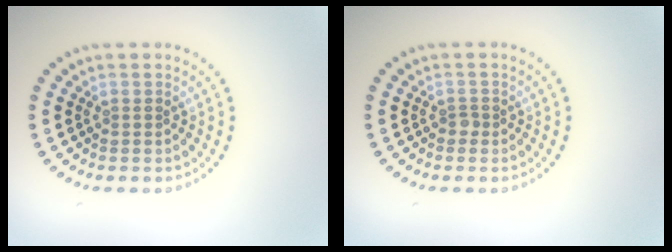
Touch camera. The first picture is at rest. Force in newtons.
{"total": 0.8, "press": 0.5, "slide": 0.6}